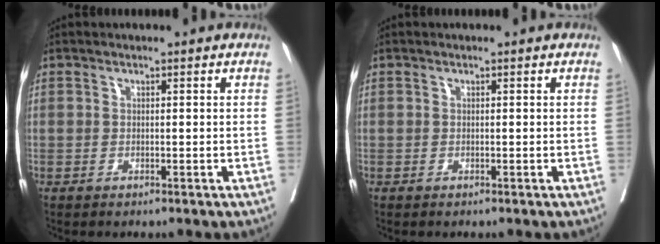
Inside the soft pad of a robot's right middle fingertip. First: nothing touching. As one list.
[{"total": 0.0}]